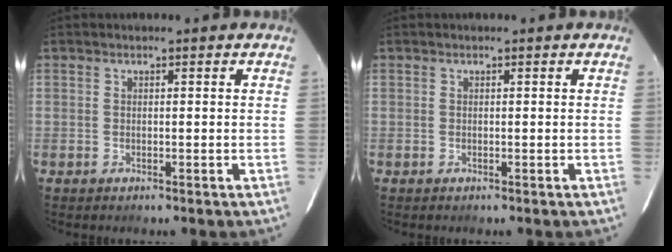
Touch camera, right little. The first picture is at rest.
{"total": 0.0}